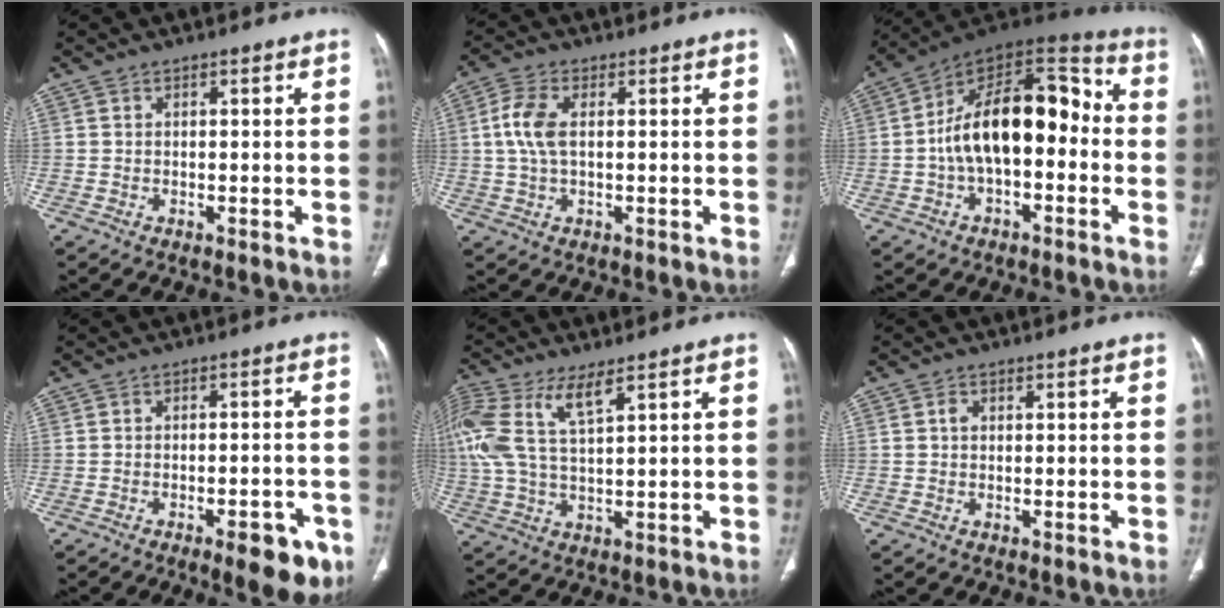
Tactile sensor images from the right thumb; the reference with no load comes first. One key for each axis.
{"total": 6.5, "fx": 0.9, "fy": 3.3, "fz": 5.5, "tx": -0.137, "ty": 0.012, "tz": 0.016}
{"total": 19.6, "fx": -1.4, "fy": 10.7, "fz": 16.4, "tx": -0.244, "ty": 0.056, "tz": -0.032}
{"total": 8.6, "fx": -4.6, "fy": 3.1, "fz": 6.6, "tx": -0.064, "ty": 0.017, "tz": -0.055}
{"total": 13.4, "fx": 6.1, "fy": 4.9, "fz": 10.8, "tx": -0.277, "ty": 0.004, "tz": 0.125}
{"total": 1.2, "fx": 0.2, "fy": 0.9, "fz": 0.8, "tx": -0.014, "ty": 0.003, "tz": 0.004}